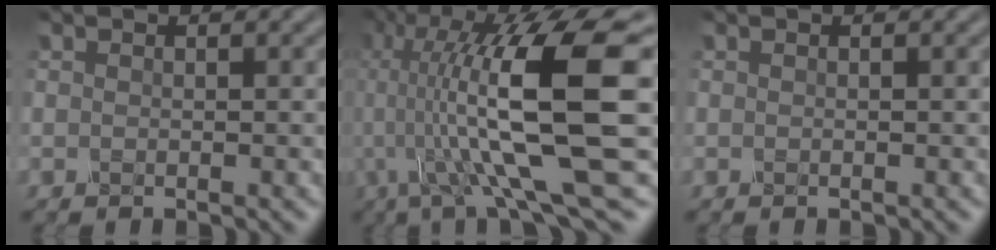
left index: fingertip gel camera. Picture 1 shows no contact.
{"total": 14.3, "force": [-0.3, 2.8, 14.0], "torque": [-0.256, 0.018, 0.004]}
{"total": 0.0}